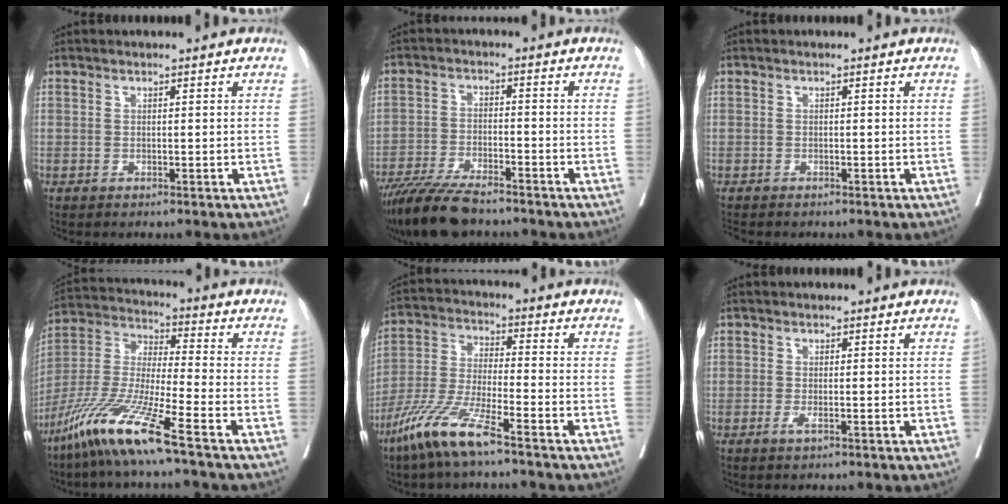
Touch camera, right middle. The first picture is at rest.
{"total": 10.0, "force": [-8.6, 1.6, 5.0], "torque": [-0.085, -0.028, -0.149]}
{"total": 2.6, "force": [-2.4, 0.6, 1.0], "torque": [-0.016, -0.006, -0.034]}
{"total": 14.3, "force": [-9.1, -0.4, 11.1], "torque": [-0.238, -0.035, -0.179]}
{"total": 10.2, "force": [-6.9, 0.5, 7.5], "torque": [-0.162, -0.024, -0.144]}
{"total": 0.9, "force": [-0.4, 0.0, 0.8], "torque": [-0.015, -0.003, -0.008]}